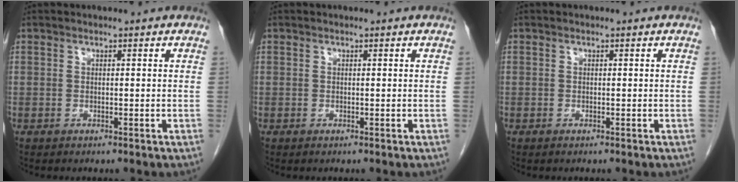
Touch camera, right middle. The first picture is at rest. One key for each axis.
{"total": 0.0}
{"total": 0.0}